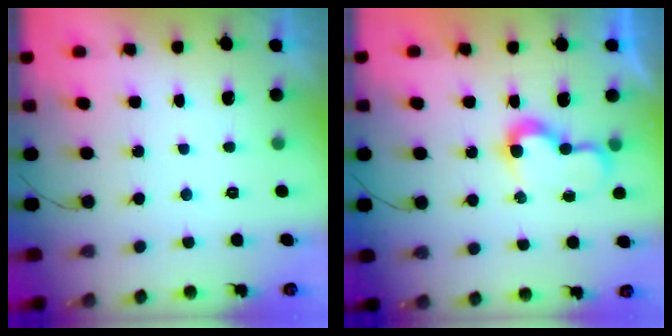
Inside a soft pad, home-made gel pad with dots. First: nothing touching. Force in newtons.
{"total": 7.9, "press": 7.9, "slide": 0.3}